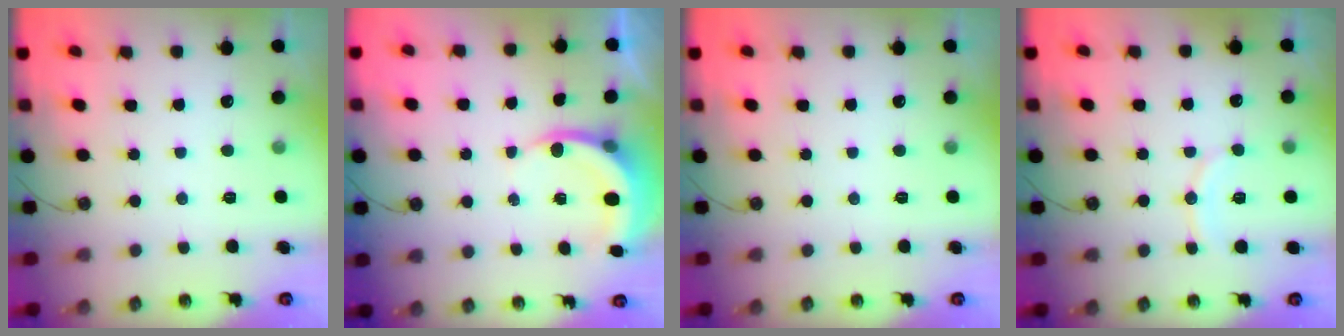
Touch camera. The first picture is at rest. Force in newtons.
{"total": 4.5, "press": 4.5, "slide": 0.5}
{"total": 0.0}
{"total": 7.7, "press": 7.5, "slide": 1.6}